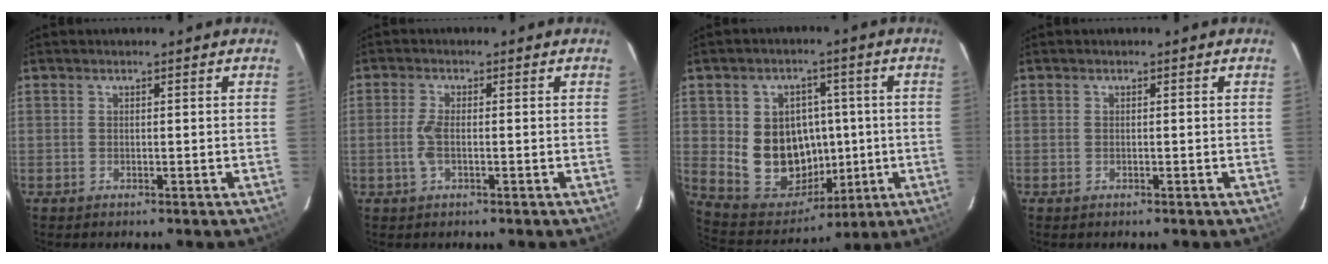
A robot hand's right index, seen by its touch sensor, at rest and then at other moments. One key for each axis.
{"total": 3.0, "fx": -0.7, "fy": 1.0, "fz": 2.8, "tx": -0.063, "ty": 0.000, "tz": -0.015}
{"total": 14.8, "fx": 0.0, "fy": 12.8, "fz": 7.3, "tx": -0.159, "ty": 0.013, "tz": 0.026}
{"total": 0.0}